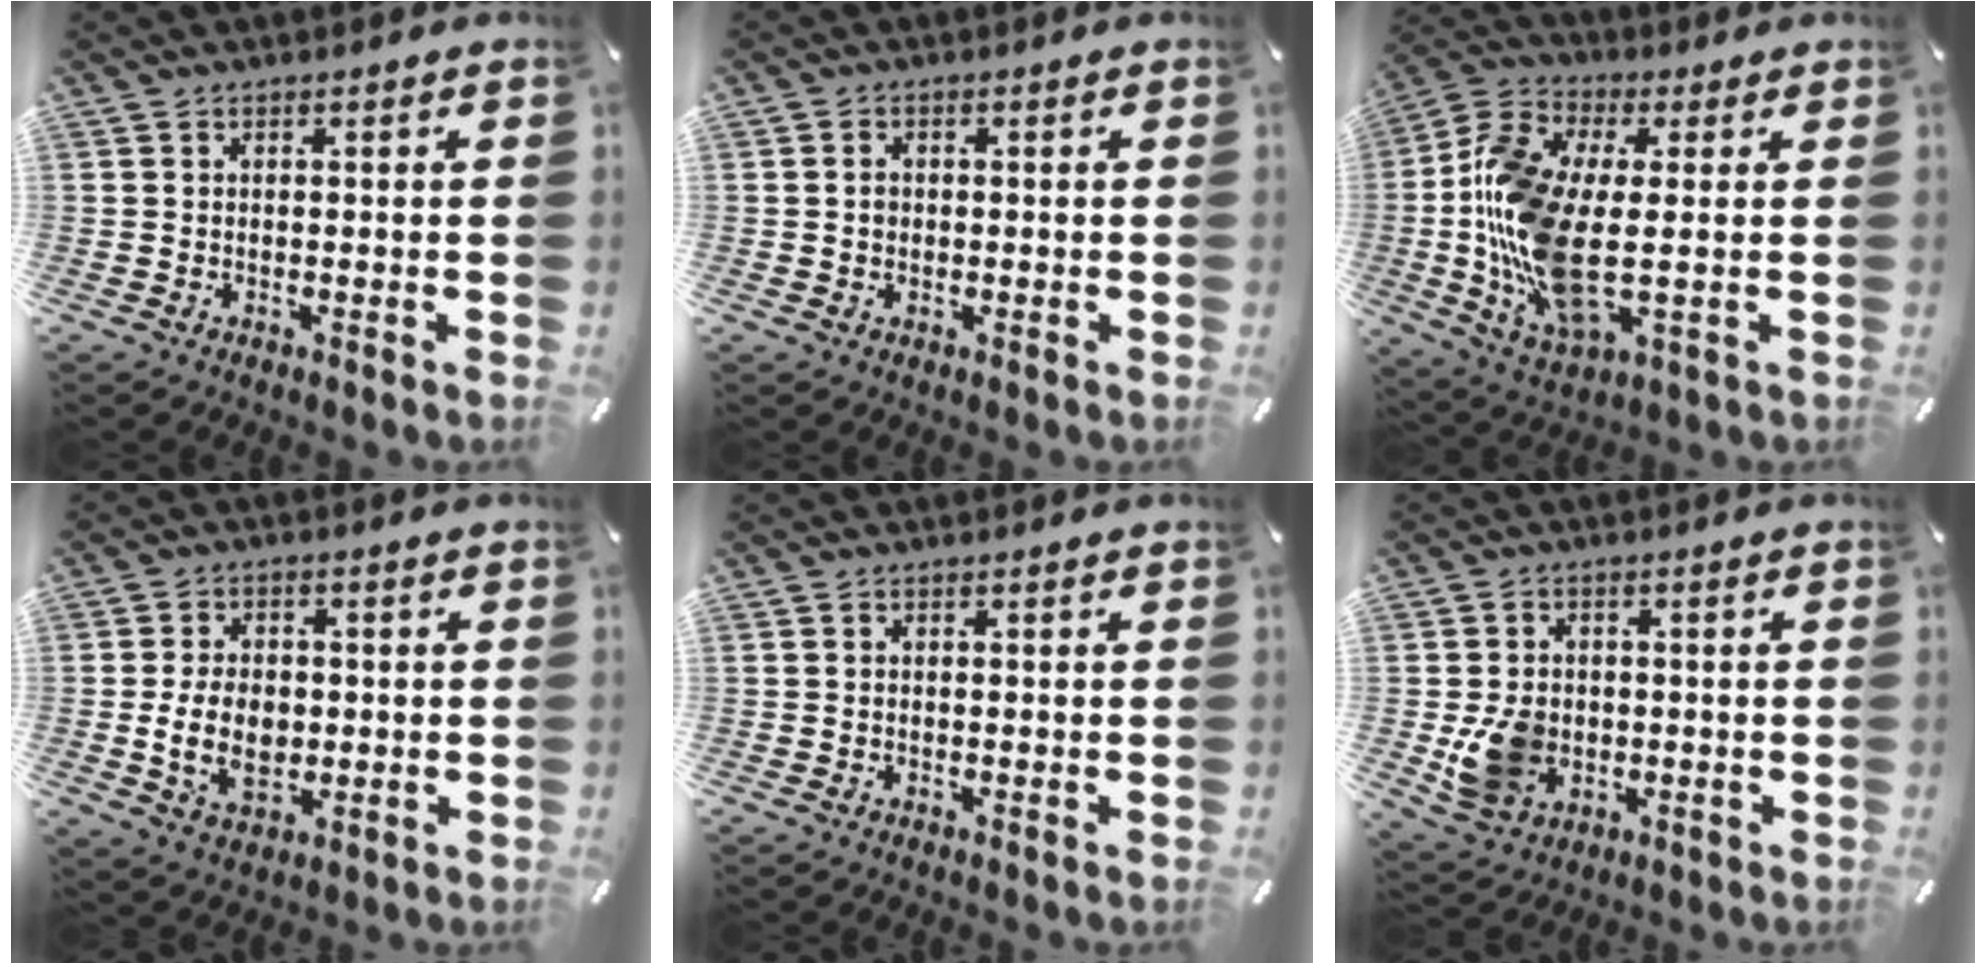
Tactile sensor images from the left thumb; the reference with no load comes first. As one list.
[{"total": 1.6, "force": [0.0, 1.4, 0.8], "torque": [-0.019, 0.006, -0.003]}, {"total": 17.1, "force": [-0.9, 8.3, 14.9], "torque": [-0.329, -0.018, -0.012]}, {"total": 9.4, "force": [-1.1, 6.8, 6.4], "torque": [-0.129, 0.001, -0.021]}, {"total": 0.0}, {"total": 8.4, "force": [-1.0, 7.3, 4.1], "torque": [-0.093, 0.005, -0.016]}]